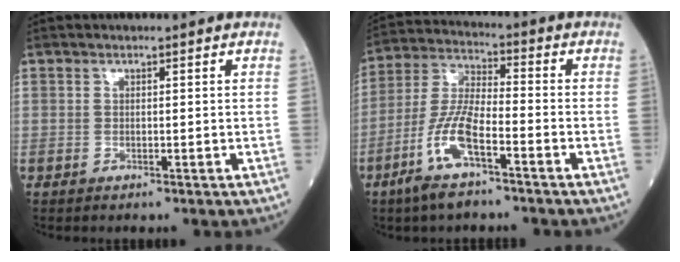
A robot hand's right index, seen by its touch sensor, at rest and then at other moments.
{"total": 9.7, "force": [-5.1, 2.0, 8.1], "torque": [-0.180, -0.006, -0.101]}